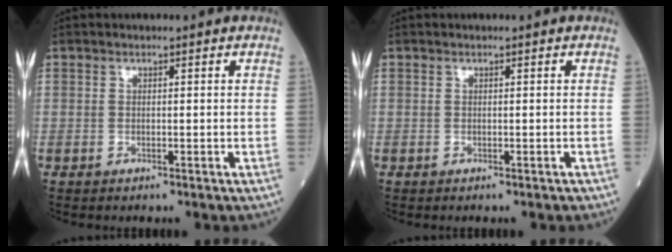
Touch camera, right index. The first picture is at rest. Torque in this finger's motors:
{"motor_torque": [0.04, -0.02, 0.02, 0.01]}